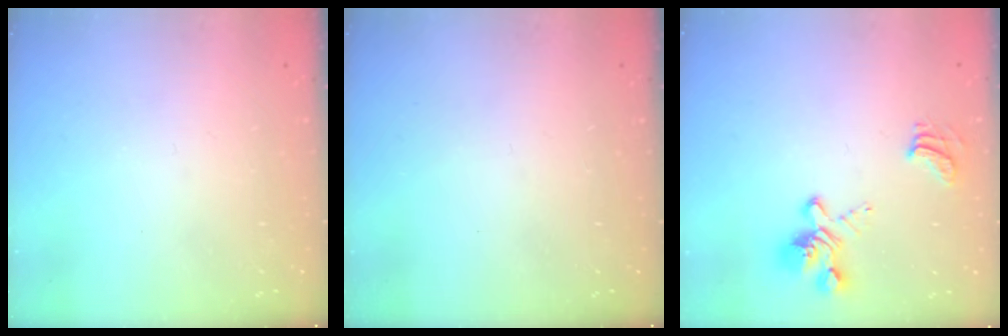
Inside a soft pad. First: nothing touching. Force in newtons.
{"total": 0.0}
{"total": 6.2, "press": 6.0, "slide": 1.6}